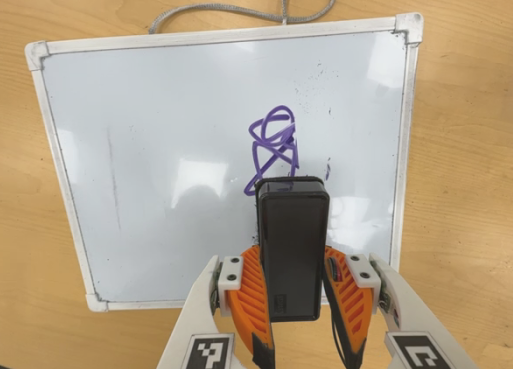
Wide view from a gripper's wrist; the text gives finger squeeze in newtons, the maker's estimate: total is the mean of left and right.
{"total": 7.1, "left": 6.4, "right": 7.8}